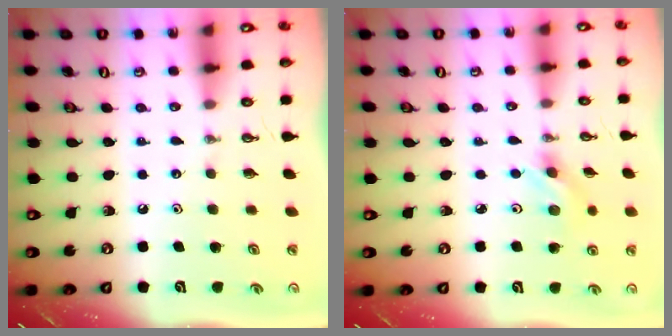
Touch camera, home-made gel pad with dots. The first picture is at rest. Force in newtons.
{"total": 3.0, "press": 2.9, "slide": 0.9}